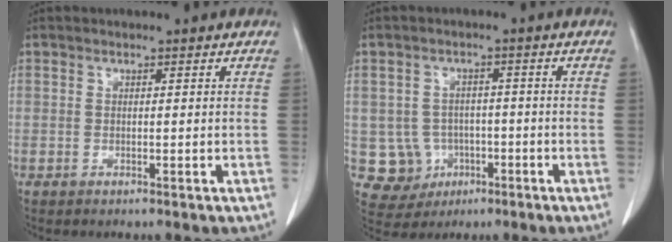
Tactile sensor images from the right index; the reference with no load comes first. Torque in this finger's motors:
{"motor_torque": [-0.27, 0.13, -1.05, -0.21]}